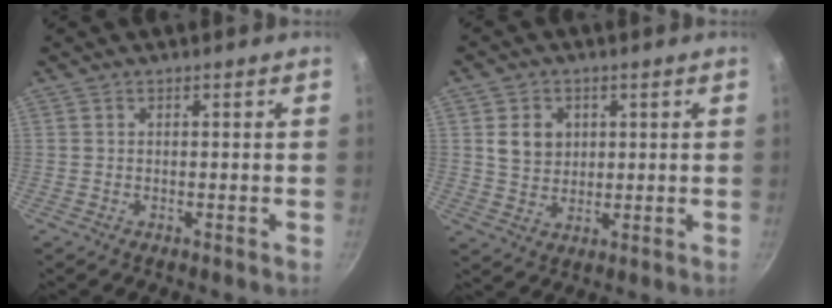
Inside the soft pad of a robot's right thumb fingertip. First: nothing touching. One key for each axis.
{"total": 6.3, "fx": 1.7, "fy": 5.3, "fz": 3.0, "tx": -0.028, "ty": -0.009, "tz": 0.036}